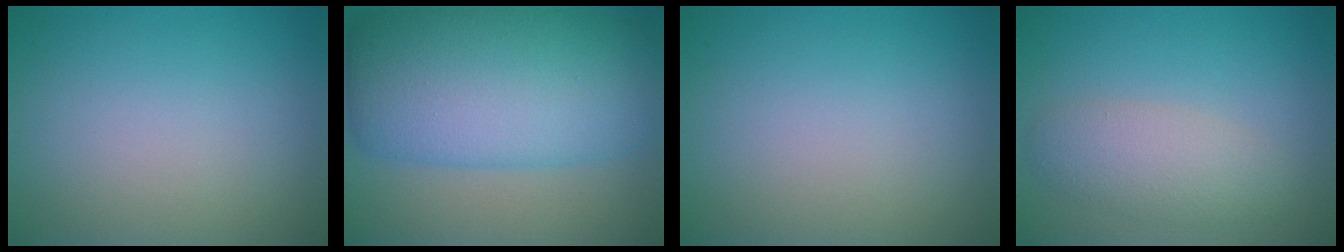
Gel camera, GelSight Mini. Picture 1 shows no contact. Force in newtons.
{"total": 12.9, "press": 12.9, "slide": 0.1}
{"total": 0.0}
{"total": 3.3, "press": 3.3, "slide": 0.2}